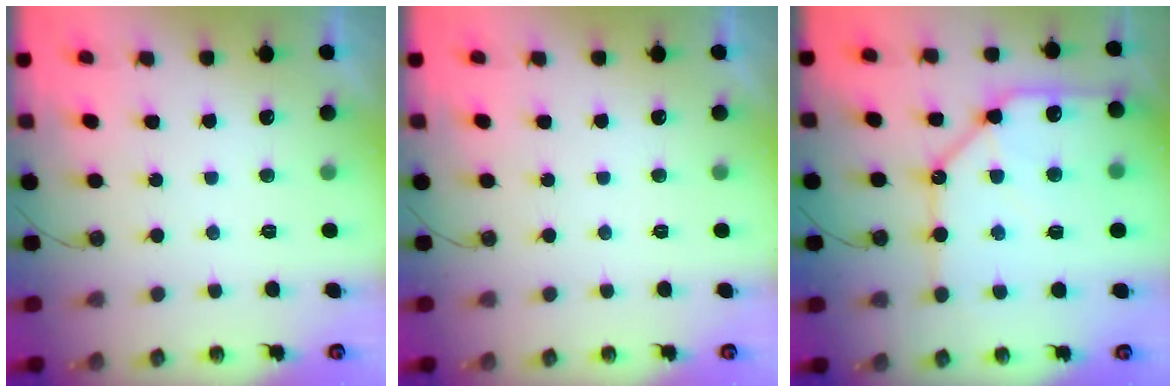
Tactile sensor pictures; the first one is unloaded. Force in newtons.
{"total": 0.0}
{"total": 20.0, "press": 19.9, "slide": 2.3}